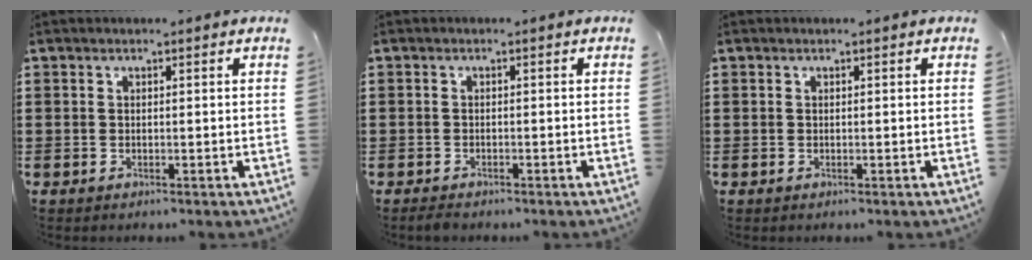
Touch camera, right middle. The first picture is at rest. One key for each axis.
{"total": 0.8, "fx": -0.8, "fy": 0.2, "fz": 0.2, "tx": -0.007, "ty": -0.003, "tz": -0.016}
{"total": 0.0}